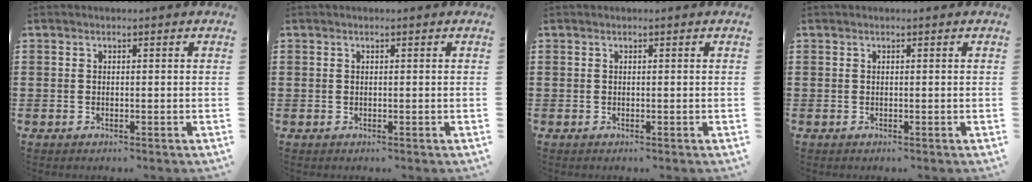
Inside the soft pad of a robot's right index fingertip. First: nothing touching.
{"total": 0.0}
{"total": 0.0}
{"total": 0.0}